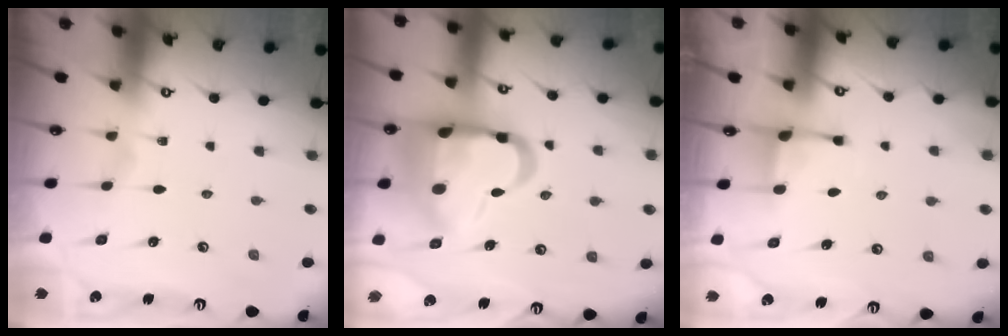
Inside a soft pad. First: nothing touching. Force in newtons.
{"total": 20.4, "press": 20.3, "slide": 2.4}
{"total": 2.3, "press": 2.2, "slide": 0.6}